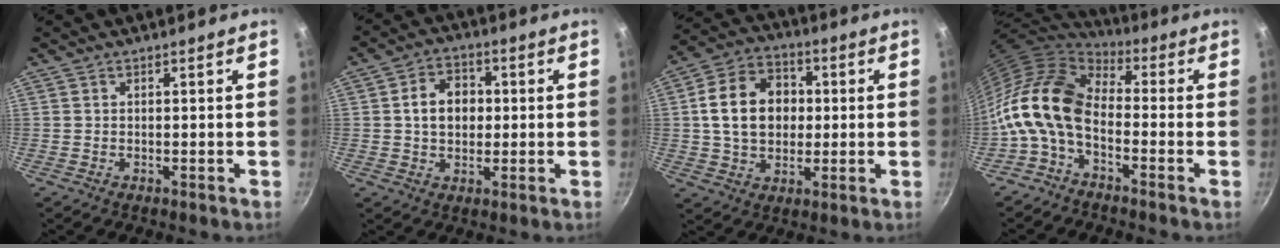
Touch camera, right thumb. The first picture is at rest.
{"total": 8.2, "force": [0.6, 6.3, 5.2], "torque": [-0.060, 0.013, 0.004]}
{"total": 14.6, "force": [1.3, 11.2, 9.3], "torque": [-0.135, 0.021, 0.013]}
{"total": 14.2, "force": [-3.1, 8.5, 11.0], "torque": [-0.200, 0.037, -0.081]}